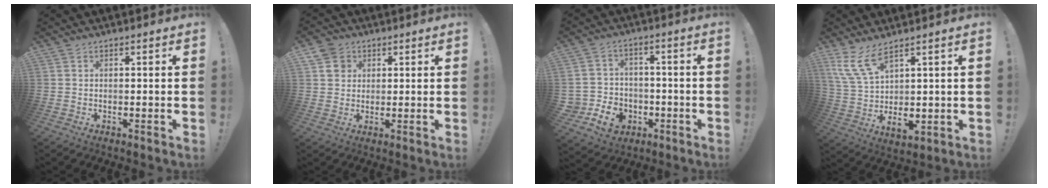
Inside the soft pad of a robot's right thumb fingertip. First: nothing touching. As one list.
[{"total": 6.4, "force": [3.2, 5.2, 2.0], "torque": [-0.039, -0.006, 0.064]}, {"total": 10.2, "force": [-4.1, 8.4, 4.1], "torque": [-0.083, 0.027, -0.066]}, {"total": 10.8, "force": [5.5, 4.1, 8.4], "torque": [-0.166, -0.033, 0.106]}]